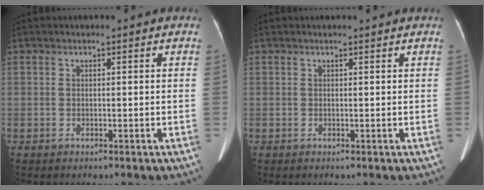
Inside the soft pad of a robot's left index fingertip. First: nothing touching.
{"total": 1.4, "force": [1.4, 0.0, 0.2], "torque": [-0.011, 0.008, 0.016]}